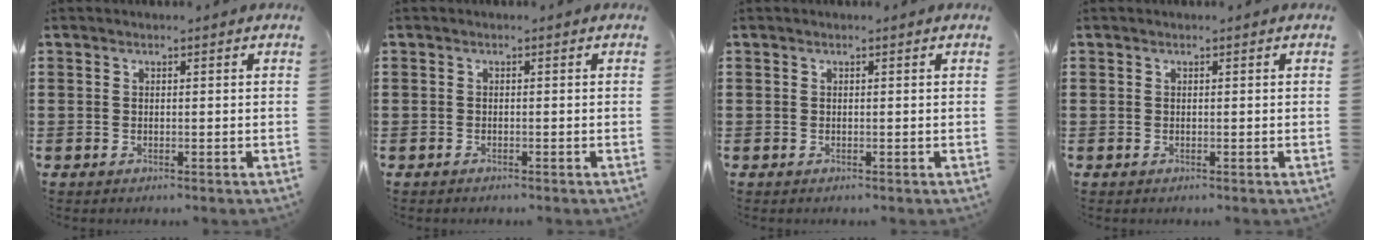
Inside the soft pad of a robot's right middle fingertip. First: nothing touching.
{"total": 0.5, "force": [-0.5, 0.1, 0.1], "torque": [-0.002, -0.001, -0.010]}
{"total": 0.0}
{"total": 0.0}